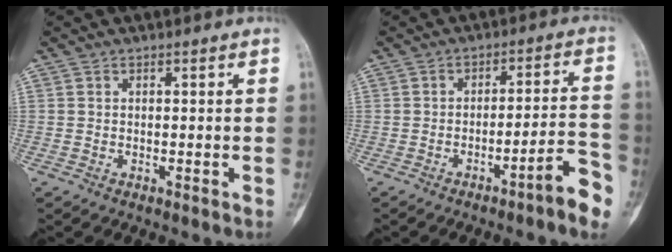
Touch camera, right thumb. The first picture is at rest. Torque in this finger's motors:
{"motor_torque": [-0.11, 0.03, -0.15, -0.15, 0.00]}